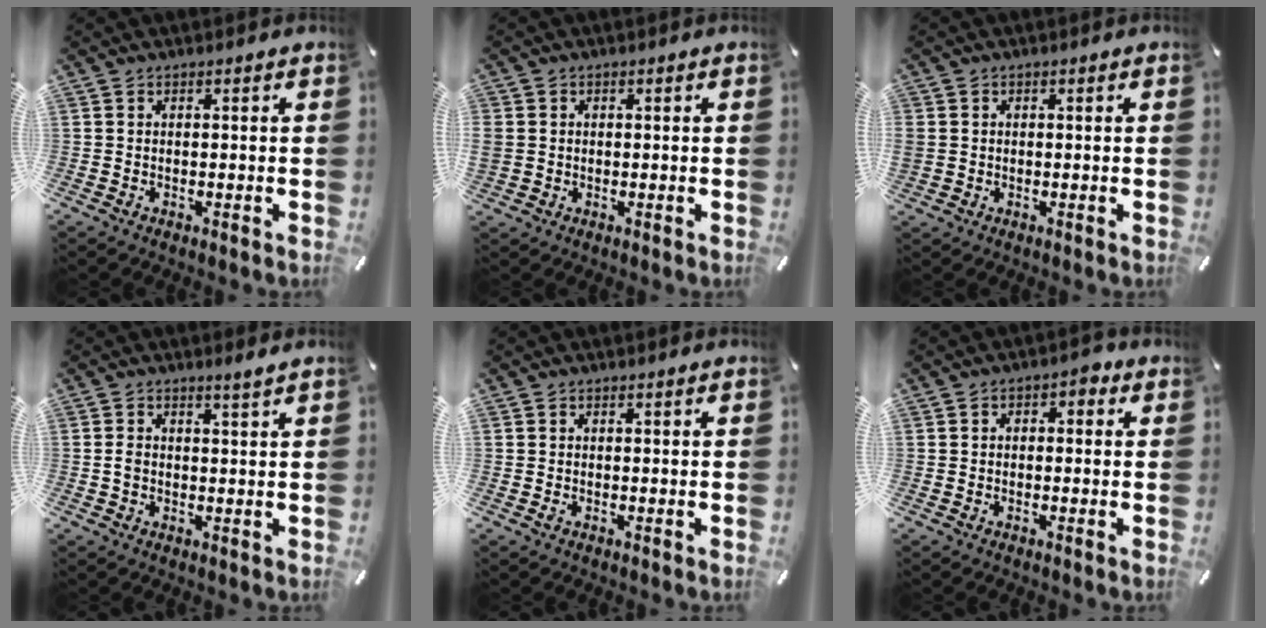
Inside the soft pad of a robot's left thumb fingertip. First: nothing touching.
{"total": 2.8, "force": [0.2, 2.7, 0.8], "torque": [-0.014, 0.005, 0.004]}
{"total": 2.0, "force": [0.1, 1.9, 0.5], "torque": [-0.009, 0.004, 0.002]}
{"total": 1.9, "force": [0.7, 0.6, 1.6], "torque": [-0.033, 0.002, 0.011]}
{"total": 0.0}
{"total": 2.3, "force": [-0.7, 1.7, 1.4], "torque": [-0.021, 0.010, -0.019]}